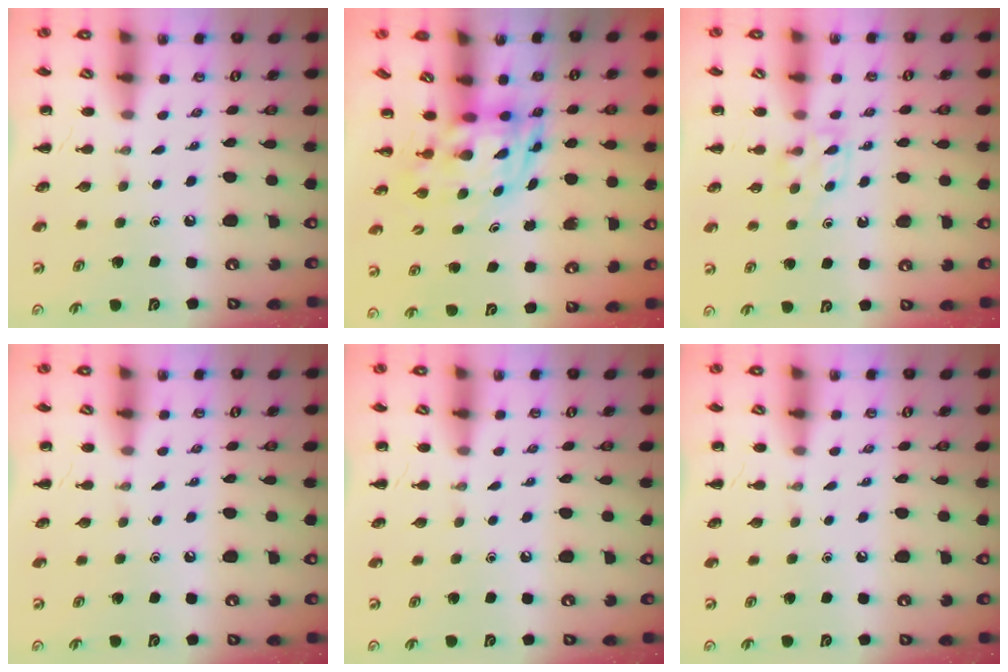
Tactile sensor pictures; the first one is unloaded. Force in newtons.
{"total": 3.1, "press": 3.1, "slide": 0.6}
{"total": 6.3, "press": 6.1, "slide": 1.6}
{"total": 0.0}
{"total": 0.0}
{"total": 0.0}